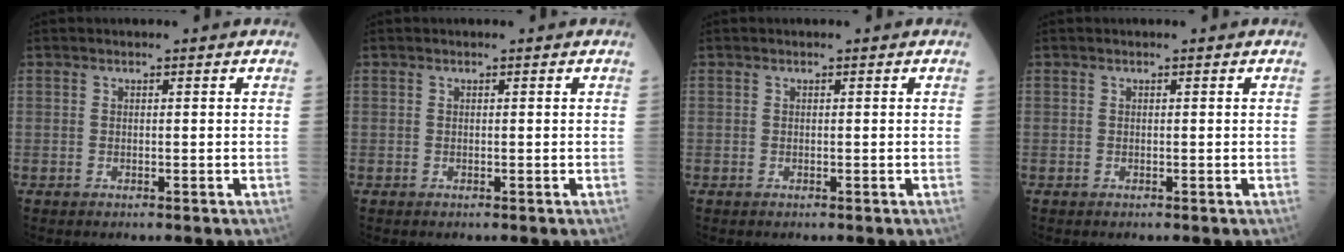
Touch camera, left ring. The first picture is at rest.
{"total": 0.0}
{"total": 0.0}
{"total": 0.0}